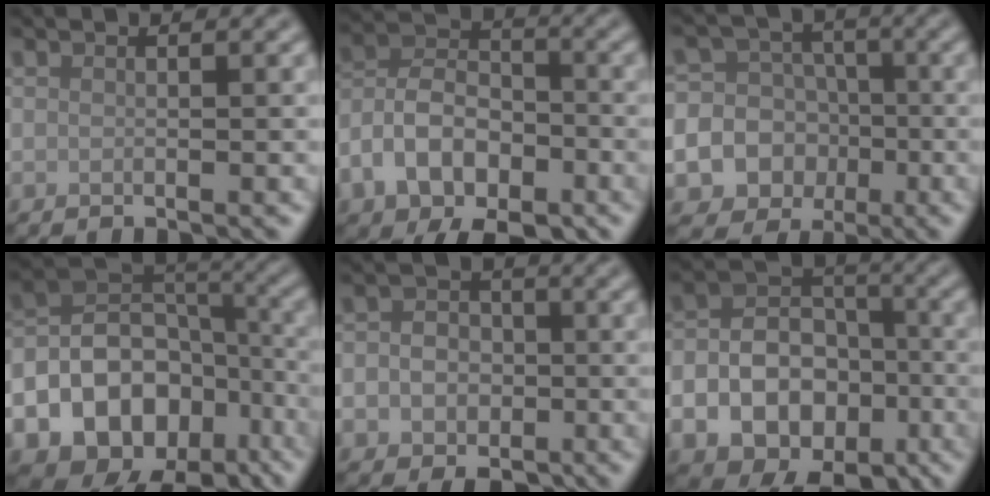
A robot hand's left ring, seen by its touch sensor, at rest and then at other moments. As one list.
[{"total": 8.2, "force": [-4.1, 4.9, 5.2], "torque": [-0.099, 0.003, -0.082]}, {"total": 18.6, "force": [-5.2, 17.5, 3.7], "torque": [-0.120, -0.019, -0.111]}, {"total": 17.6, "force": [-8.7, 13.5, 7.2], "torque": [-0.156, -0.033, -0.140]}, {"total": 5.1, "force": [-1.1, 4.4, 2.3], "torque": [-0.015, 0.007, -0.039]}, {"total": 11.2, "force": [-4.1, 8.3, 6.3], "torque": [-0.094, -0.024, -0.073]}]